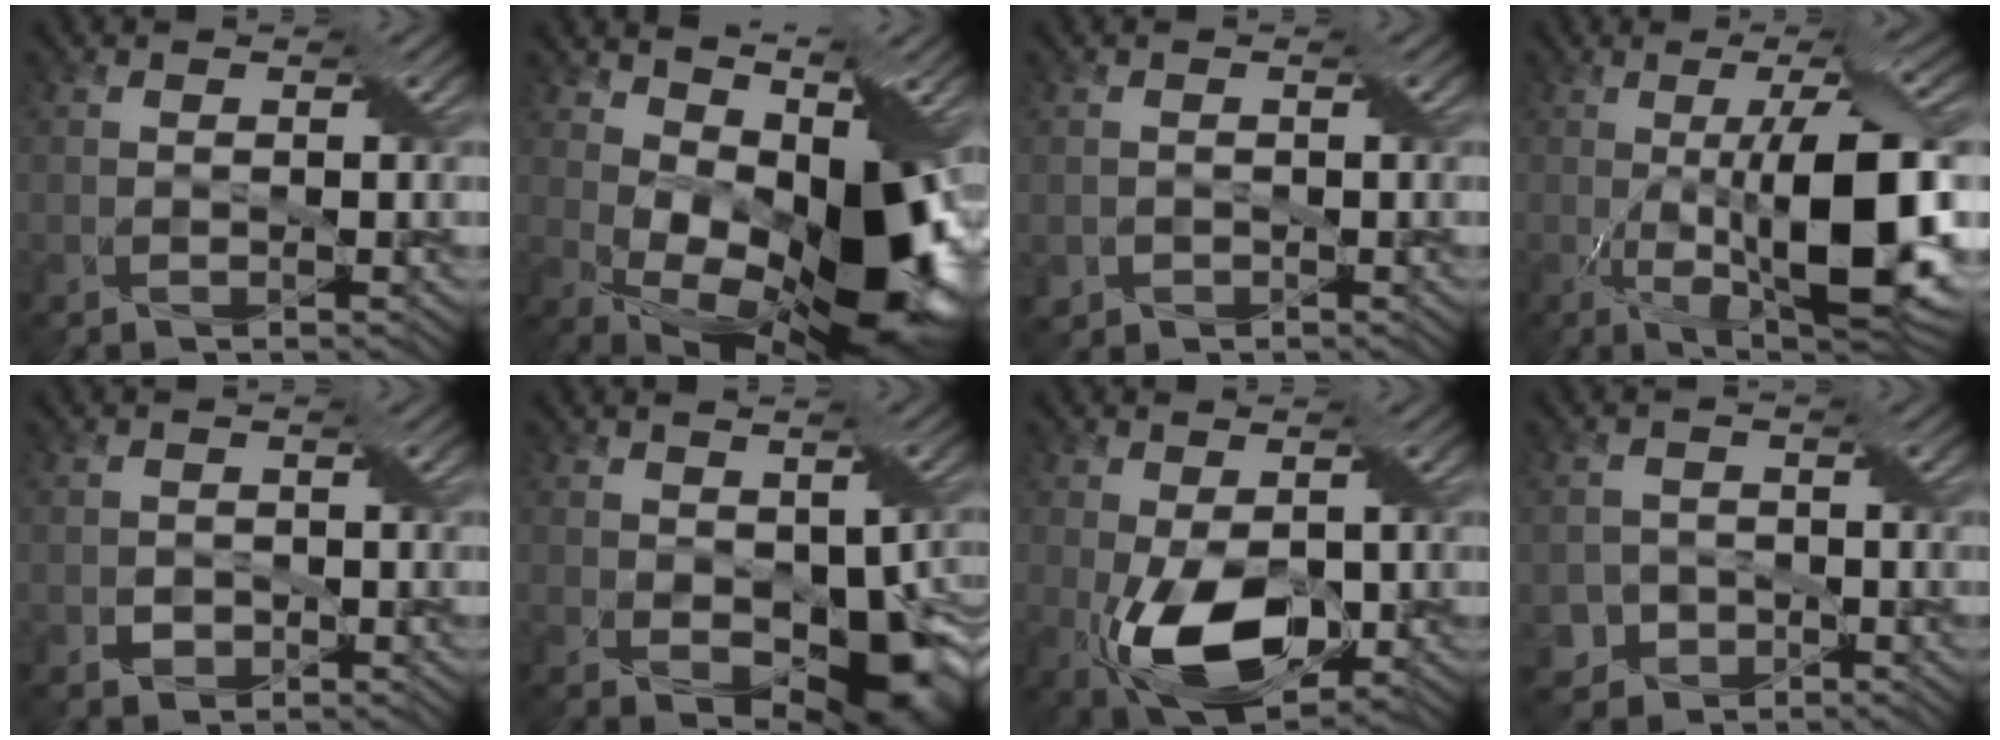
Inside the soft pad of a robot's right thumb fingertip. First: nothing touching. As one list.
[{"total": 16.2, "force": [1.6, 9.0, 13.4], "torque": [-0.197, -0.011, 0.043]}, {"total": 1.3, "force": [-0.6, 1.2, 0.1], "torque": [-0.008, -0.007, -0.010]}, {"total": 15.8, "force": [-2.0, 4.4, 15.1], "torque": [-0.225, 0.004, -0.033]}, {"total": 1.6, "force": [-0.6, 1.4, 0.2], "torque": [-0.007, -0.006, -0.009]}, {"total": 8.8, "force": [-0.8, 5.4, 6.8], "torque": [-0.103, -0.025, 0.001]}, {"total": 9.5, "force": [-2.3, 5.3, 7.5], "torque": [-0.162, -0.018, -0.035]}, {"total": 3.3, "force": [-1.5, 2.9, 0.4], "torque": [-0.010, -0.005, -0.027]}]